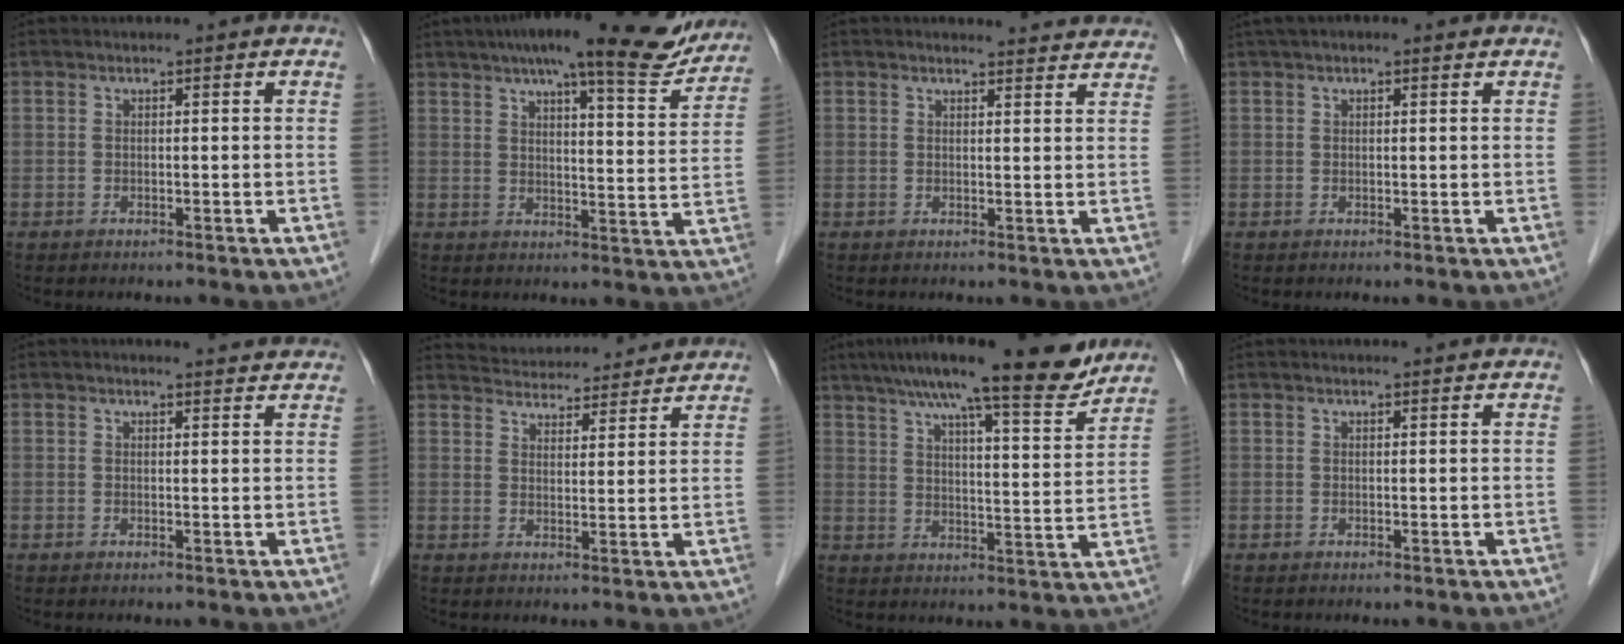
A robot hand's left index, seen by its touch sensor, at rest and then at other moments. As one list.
[{"total": 17.9, "force": [14.9, 3.2, 9.5], "torque": [-0.126, 0.008, 0.187]}, {"total": 6.5, "force": [6.4, 0.9, 0.7], "torque": [0.001, -0.003, 0.051]}, {"total": 3.7, "force": [2.6, 1.0, 2.4], "torque": [-0.044, 0.031, 0.041]}, {"total": 4.2, "force": [4.1, 0.4, 0.7], "torque": [-0.014, 0.000, 0.036]}, {"total": 12.6, "force": [12.2, 2.2, 2.5], "torque": [-0.032, 0.022, 0.162]}, {"total": 17.5, "force": [14.6, 1.6, 9.4], "torque": [-0.141, 0.006, 0.203]}, {"total": 2.2, "force": [2.2, 0.1, 0.5], "torque": [-0.011, 0.007, 0.024]}]